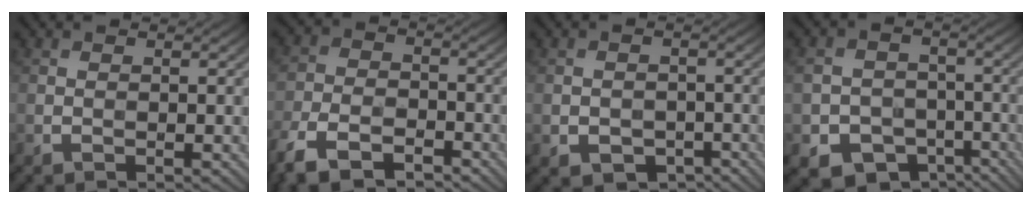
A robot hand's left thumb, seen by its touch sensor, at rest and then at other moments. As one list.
[{"total": 9.7, "force": [-6.6, 5.0, 5.1], "torque": [-0.115, -0.017, -0.127]}, {"total": 4.4, "force": [-2.1, 3.3, 2.2], "torque": [-0.038, -0.011, -0.029]}, {"total": 9.8, "force": [-5.2, 7.7, 3.1], "torque": [-0.074, -0.025, -0.096]}]